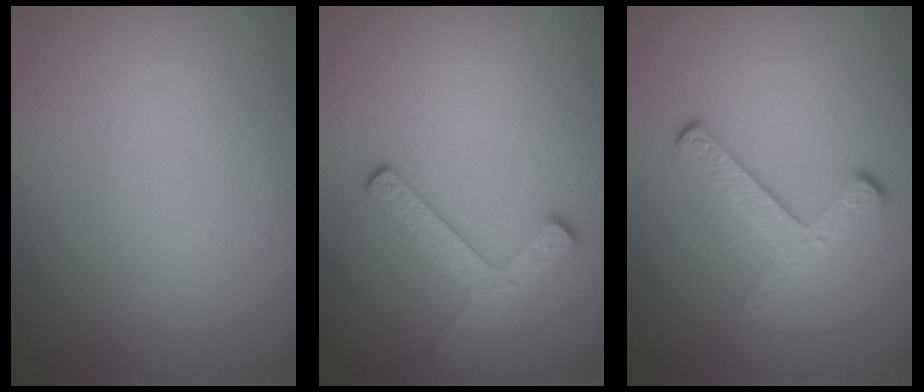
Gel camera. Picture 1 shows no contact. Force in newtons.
{"total": 2.5, "press": 2.4, "slide": 0.5}
{"total": 3.0, "press": 2.2, "slide": 2.1}